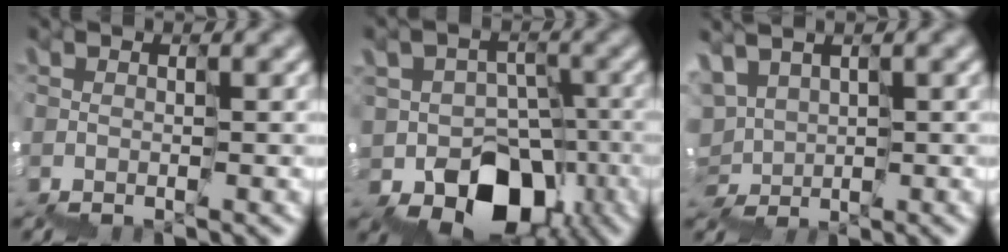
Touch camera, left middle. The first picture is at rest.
{"total": 11.4, "force": [-5.4, 9.4, 3.7], "torque": [-0.021, -0.013, -0.096]}
{"total": 3.7, "force": [2.7, 2.1, 1.4], "torque": [-0.035, 0.016, 0.059]}